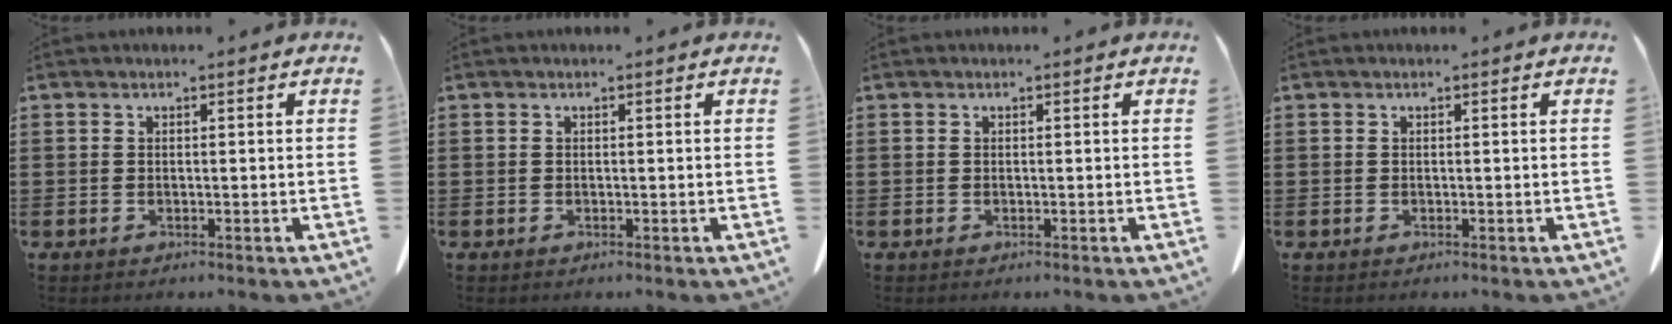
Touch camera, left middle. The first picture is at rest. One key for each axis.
{"total": 0.0}
{"total": 0.0}
{"total": 0.0}